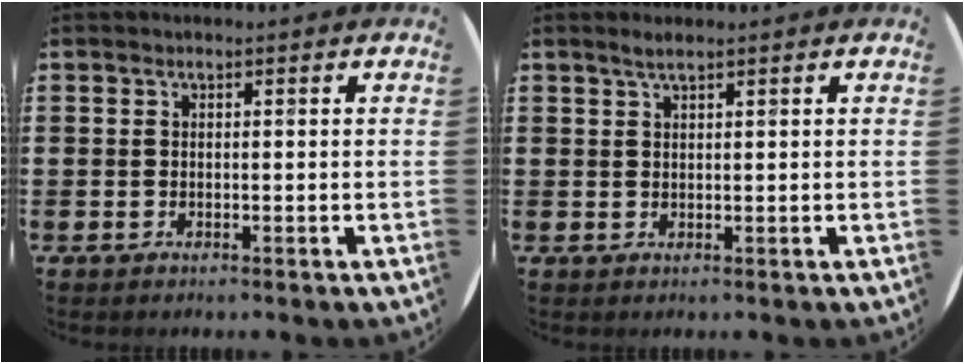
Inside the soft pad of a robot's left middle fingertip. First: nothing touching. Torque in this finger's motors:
{"motor_torque": [0.31, -0.19, 0.01, 0.02]}